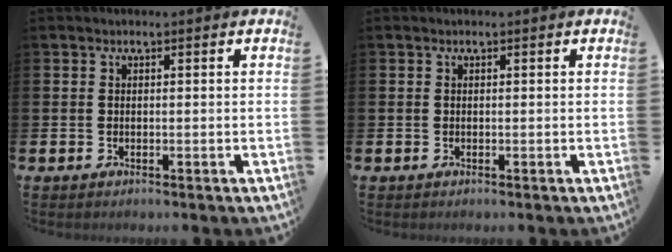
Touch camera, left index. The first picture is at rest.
{"total": 0.0}